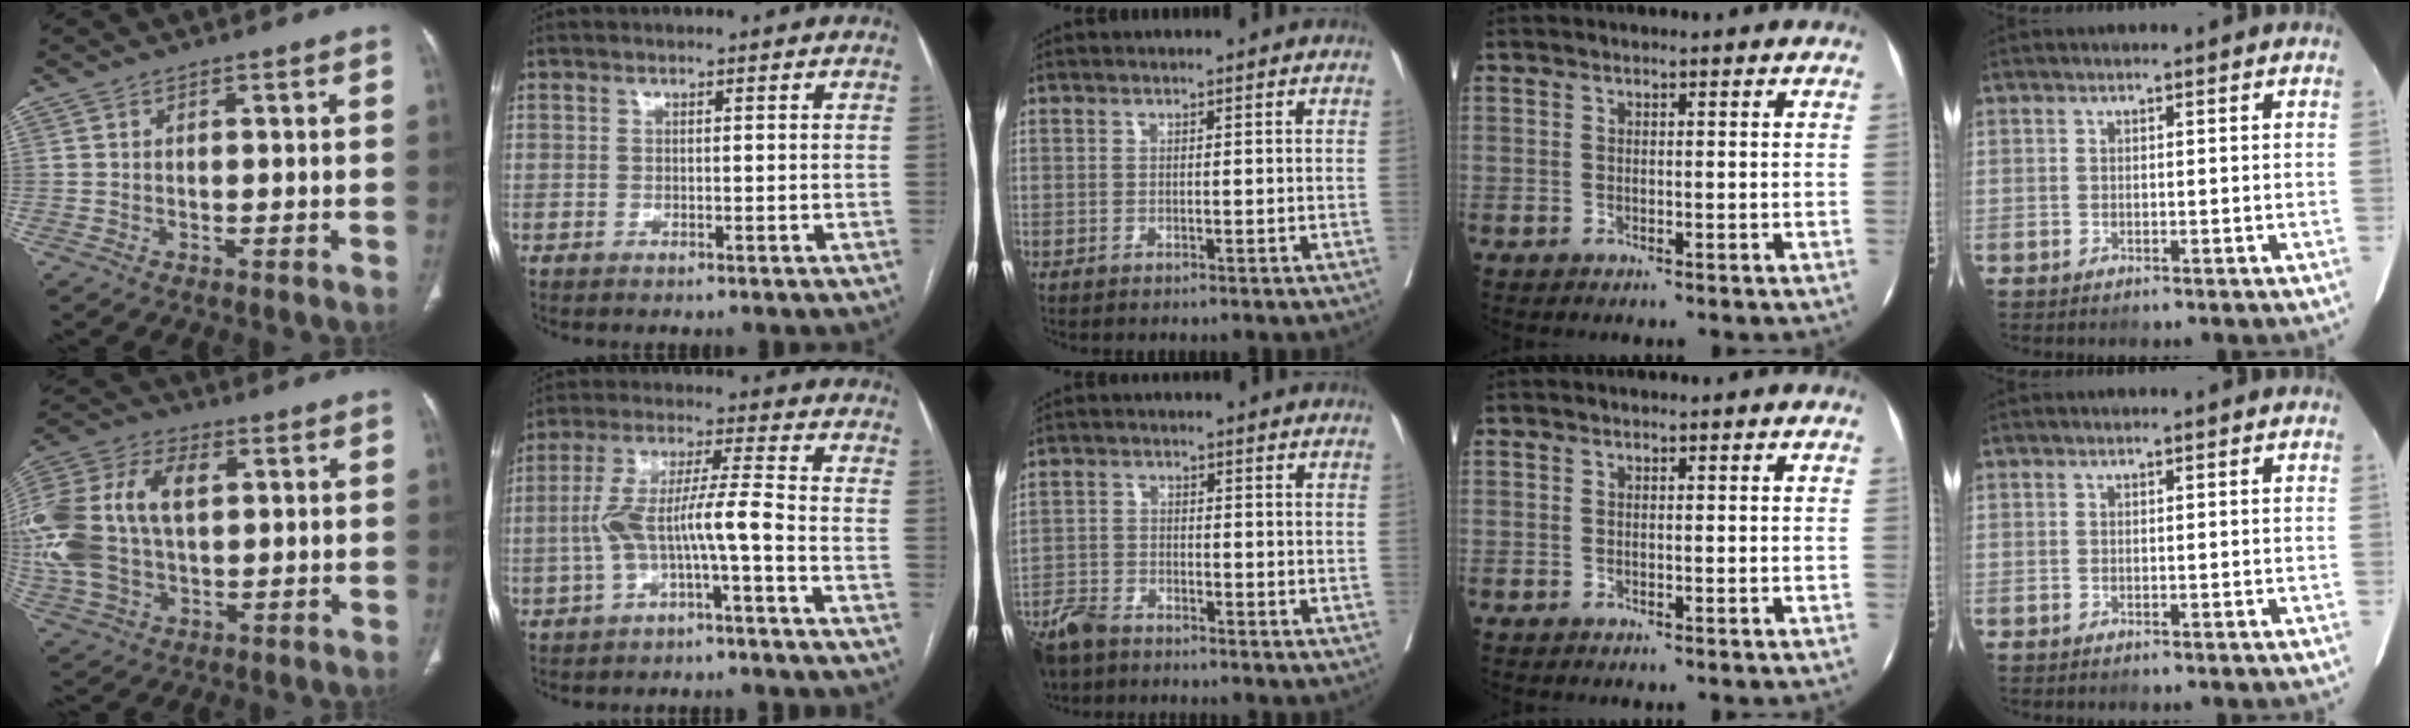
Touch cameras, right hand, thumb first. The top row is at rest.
{"thumb": {"total": 21.5, "force": [2.9, 13.3, 16.6], "torque": [-0.369, 0.013, 0.055]}, "index": {"total": 8.3, "force": [-2.7, 0.2, 7.8], "torque": [-0.153, 0.031, -0.048]}, "middle": {"total": 6.6, "force": [-5.7, 2.2, 2.4], "torque": [-0.046, -0.015, -0.108]}}